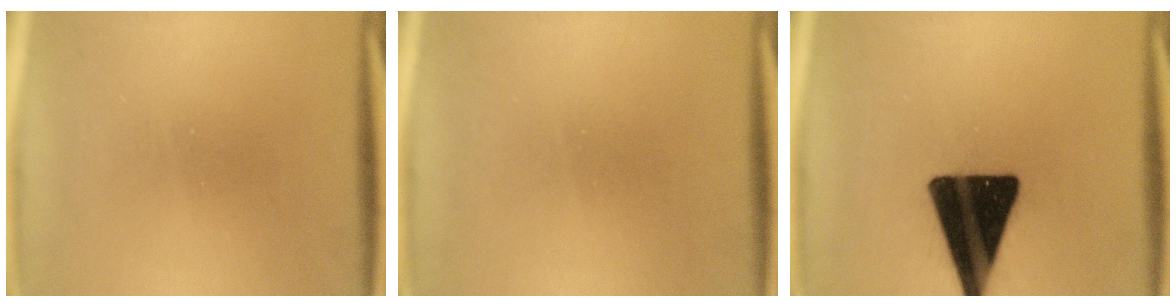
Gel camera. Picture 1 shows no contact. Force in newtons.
{"total": 1.6}
{"total": 18.3}